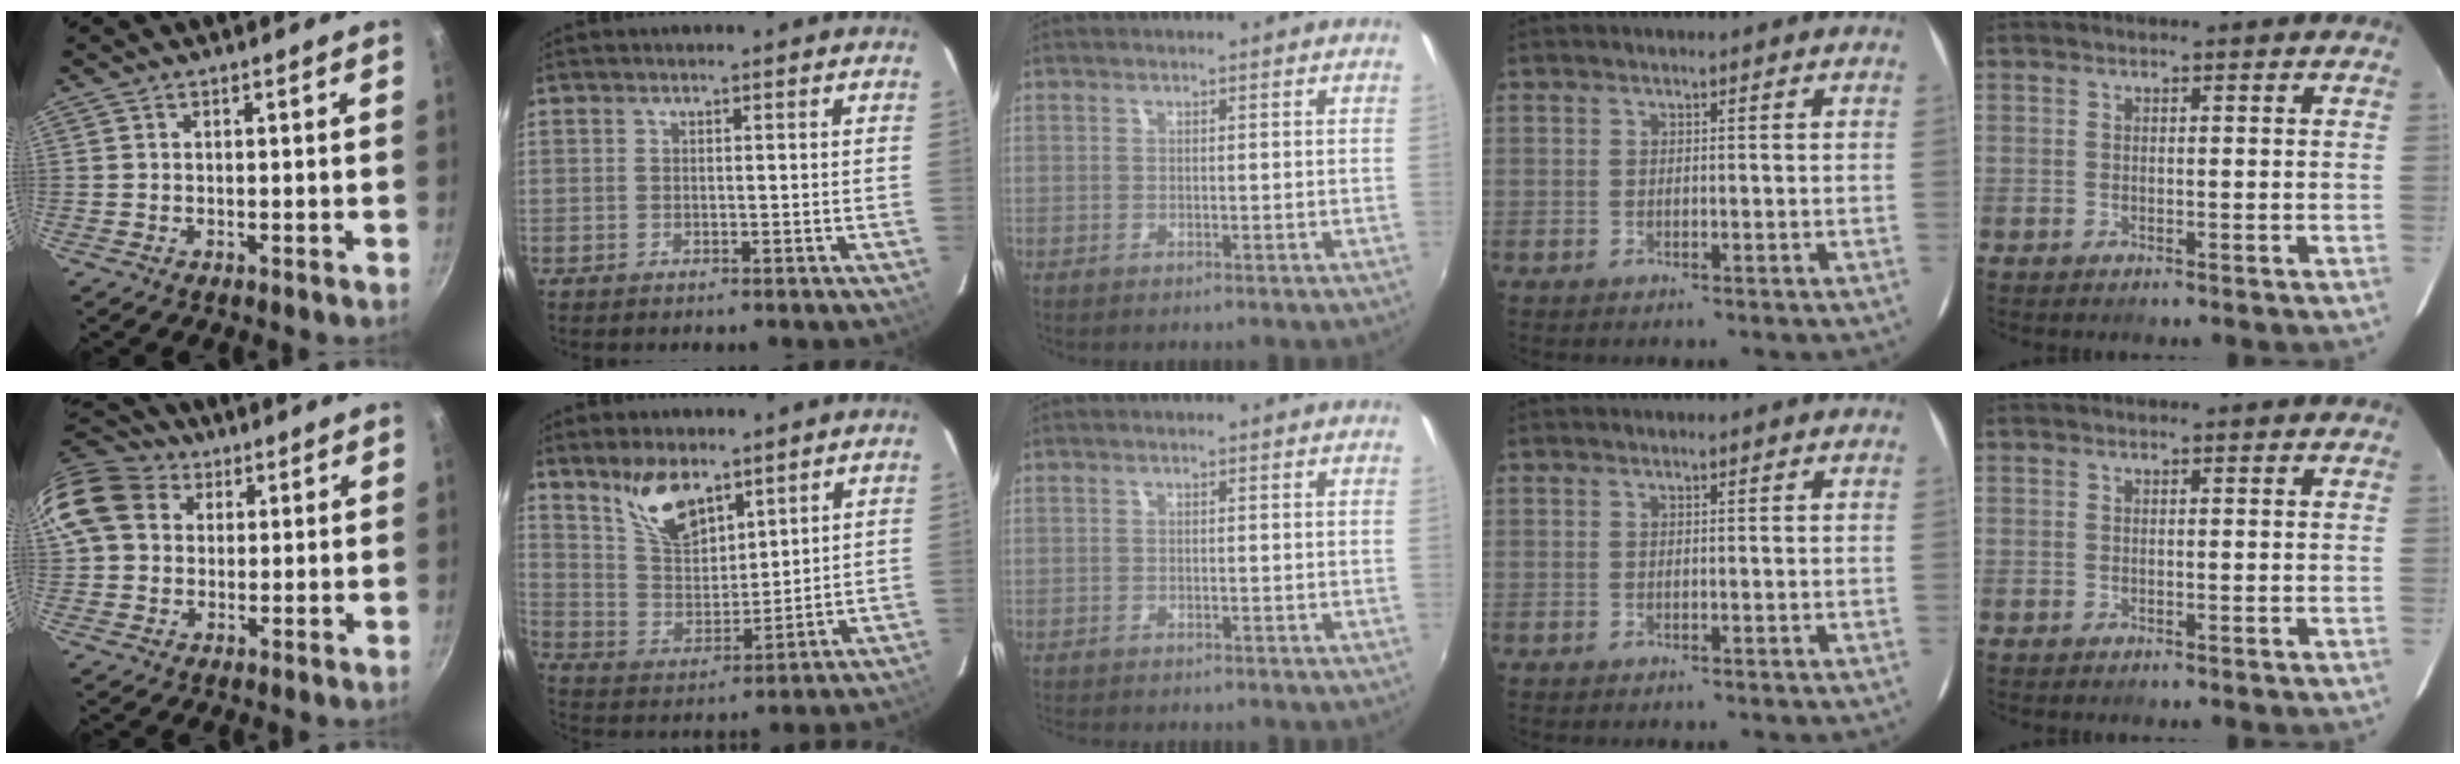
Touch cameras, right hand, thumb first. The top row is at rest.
{"thumb": {"total": 12.9, "force": [4.2, 10.4, 6.3], "torque": [-0.111, 0.016, 0.064]}, "index": {"total": 10.4, "force": [7.3, 4.6, 5.8], "torque": [-0.107, 0.007, 0.148]}, "middle": {"total": 3.3, "force": [-3.1, 0.7, 1.0], "torque": [-0.028, -0.014, -0.050]}}